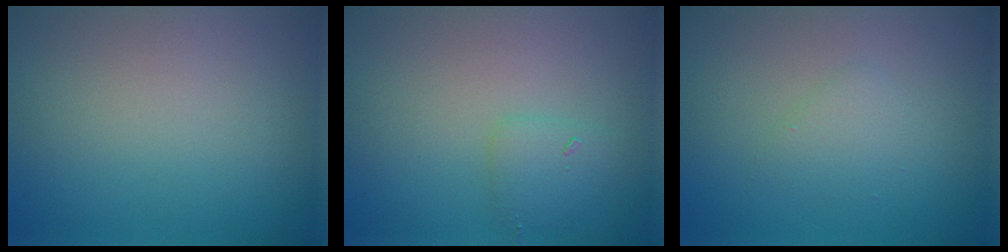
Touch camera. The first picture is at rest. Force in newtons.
{"total": 1.5, "press": 1.5, "slide": 0.1}
{"total": 1.3, "press": 1.3, "slide": 0.1}